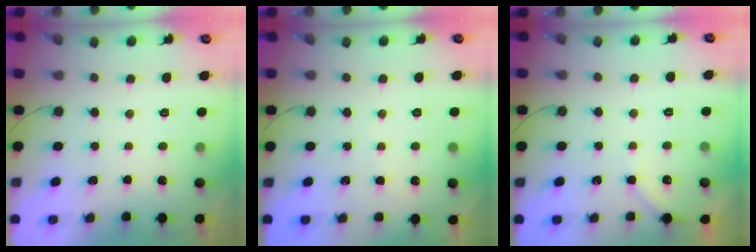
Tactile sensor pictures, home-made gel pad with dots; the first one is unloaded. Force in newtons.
{"total": 1.9, "press": 1.8, "slide": 0.2}
{"total": 3.8, "press": 3.7, "slide": 0.6}